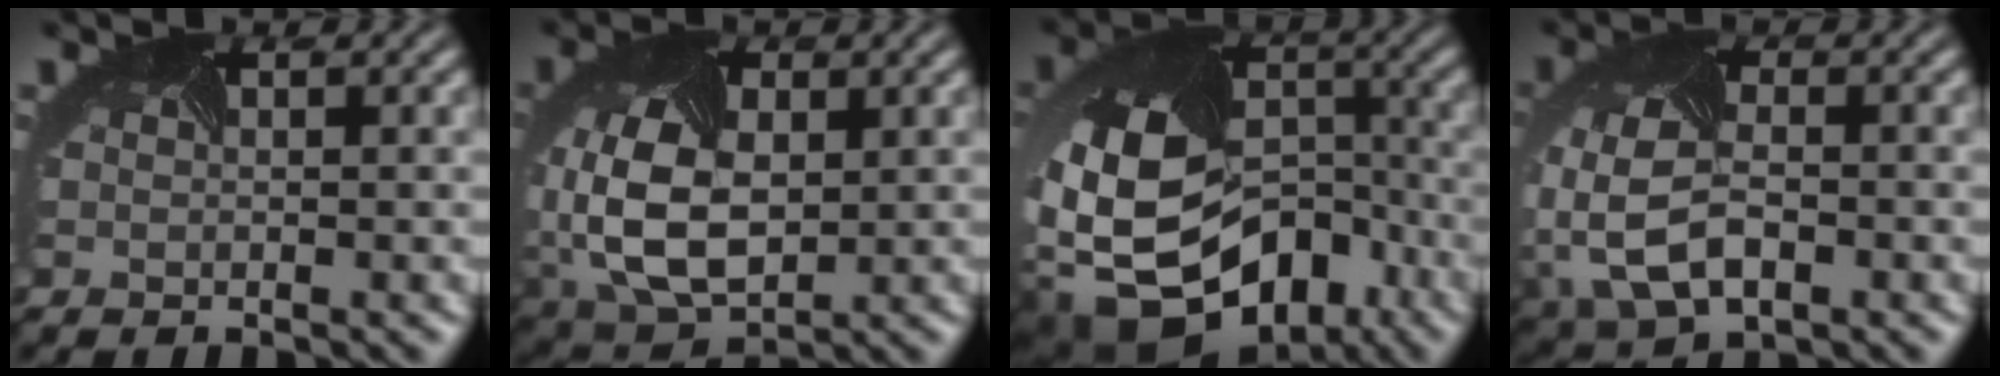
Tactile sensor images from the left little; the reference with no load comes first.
{"total": 8.0, "force": [-0.5, 5.5, 5.8], "torque": [-0.160, -0.016, 0.002]}
{"total": 16.6, "force": [-6.6, 12.5, 8.7], "torque": [-0.183, -0.045, -0.084]}
{"total": 6.5, "force": [-2.1, 4.3, 4.4], "torque": [-0.123, -0.016, -0.038]}